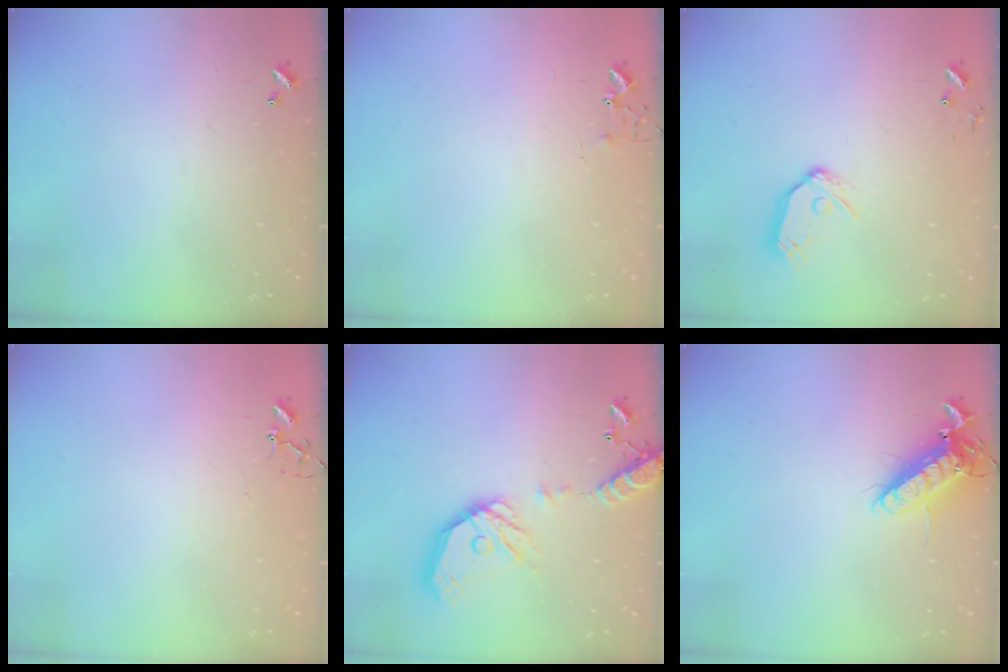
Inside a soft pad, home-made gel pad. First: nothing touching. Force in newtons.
{"total": 5.4, "press": 5.4, "slide": 0.7}
{"total": 9.6, "press": 9.6, "slide": 1.0}
{"total": 3.9, "press": 3.8, "slide": 0.2}
{"total": 18.1, "press": 17.8, "slide": 3.3}
{"total": 12.6, "press": 12.4, "slide": 2.4}